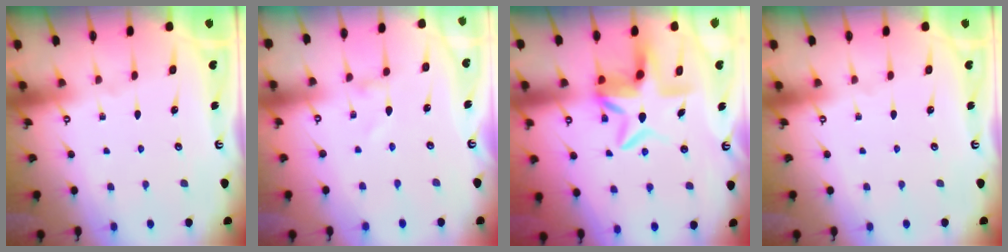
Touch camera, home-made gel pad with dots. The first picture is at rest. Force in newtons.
{"total": 1.2, "press": 1.2, "slide": 0.0}
{"total": 9.4, "press": 9.4, "slide": 1.2}
{"total": 0.0}